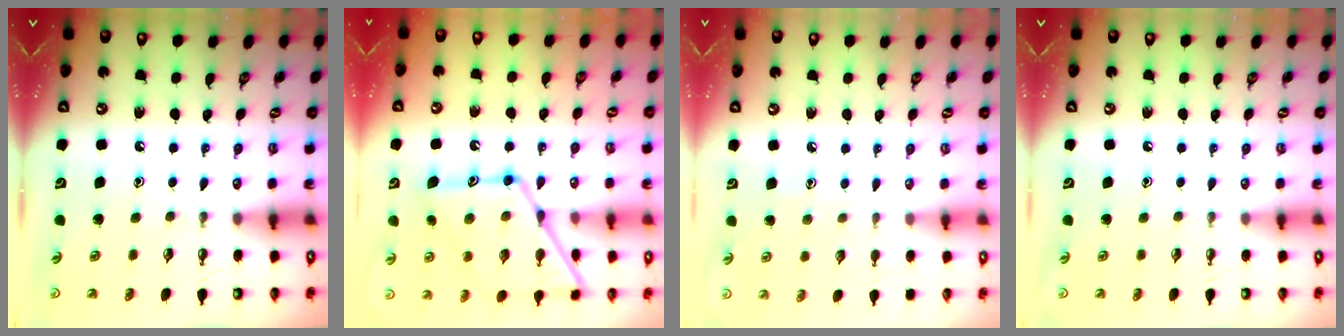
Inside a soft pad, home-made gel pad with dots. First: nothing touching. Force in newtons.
{"total": 17.0, "press": 16.9, "slide": 1.6}
{"total": 3.6, "press": 3.6, "slide": 0.3}
{"total": 0.0}